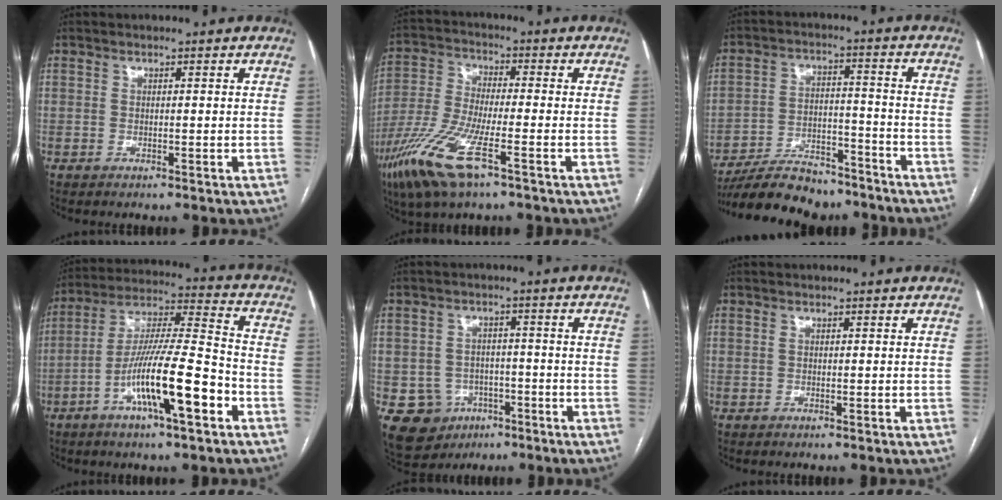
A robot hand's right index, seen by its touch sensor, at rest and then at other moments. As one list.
[{"total": 12.6, "force": [-6.8, 2.5, 10.4], "torque": [-0.224, -0.024, -0.126]}, {"total": 14.9, "force": [-13.2, 4.4, 5.4], "torque": [-0.088, 0.013, -0.208]}, {"total": 15.8, "force": [-6.5, 1.5, 14.3], "torque": [-0.261, -0.002, -0.114]}, {"total": 8.7, "force": [-3.7, 7.6, 2.1], "torque": [-0.046, 0.013, -0.041]}, {"total": 0.0}]